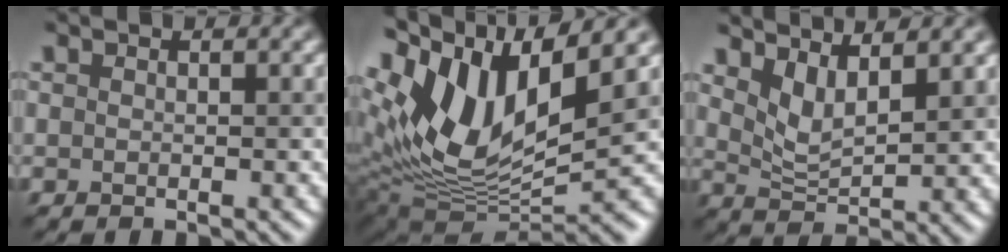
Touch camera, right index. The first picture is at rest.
{"total": 12.2, "force": [5.5, 4.9, 9.7], "torque": [-0.192, 0.008, 0.107]}
{"total": 3.6, "force": [2.3, 1.0, 2.5], "torque": [-0.060, -0.012, 0.050]}